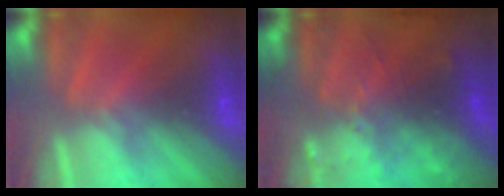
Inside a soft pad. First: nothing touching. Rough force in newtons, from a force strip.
{"total": 6.8}